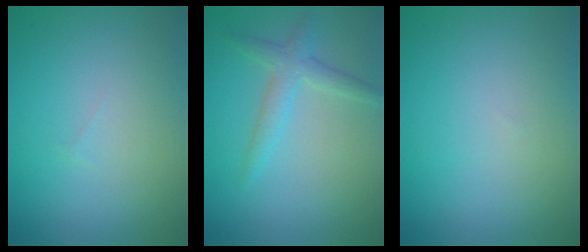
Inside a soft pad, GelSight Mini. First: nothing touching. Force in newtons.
{"total": 2.2, "press": 2.2, "slide": 0.1}
{"total": 0.0}